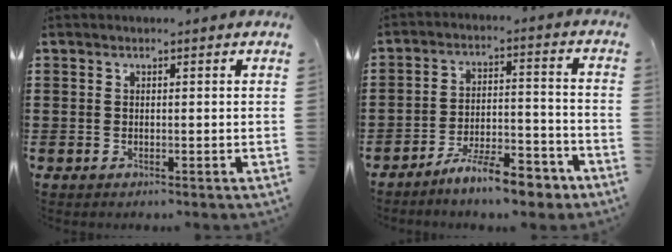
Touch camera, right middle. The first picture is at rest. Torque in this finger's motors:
{"motor_torque": [2.14, 0.00, 0.50, 0.17]}